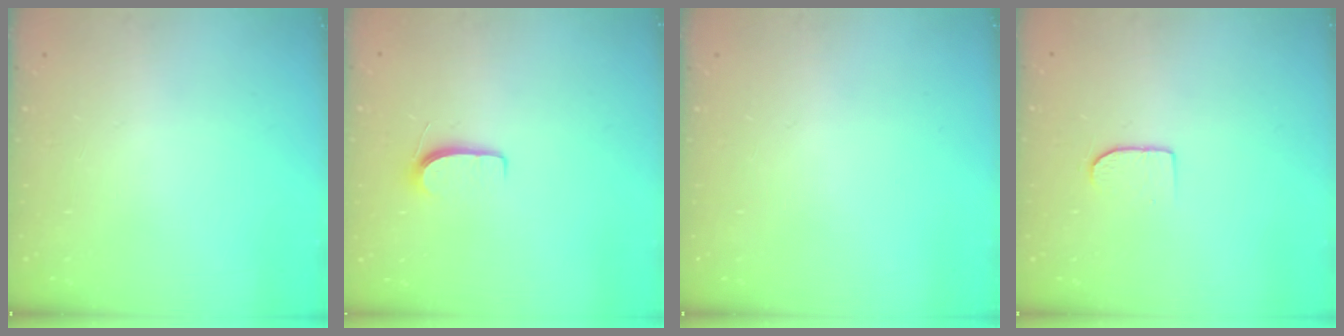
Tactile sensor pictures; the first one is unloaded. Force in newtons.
{"total": 5.8, "press": 5.8, "slide": 0.6}
{"total": 0.0}
{"total": 6.0, "press": 5.9, "slide": 0.6}